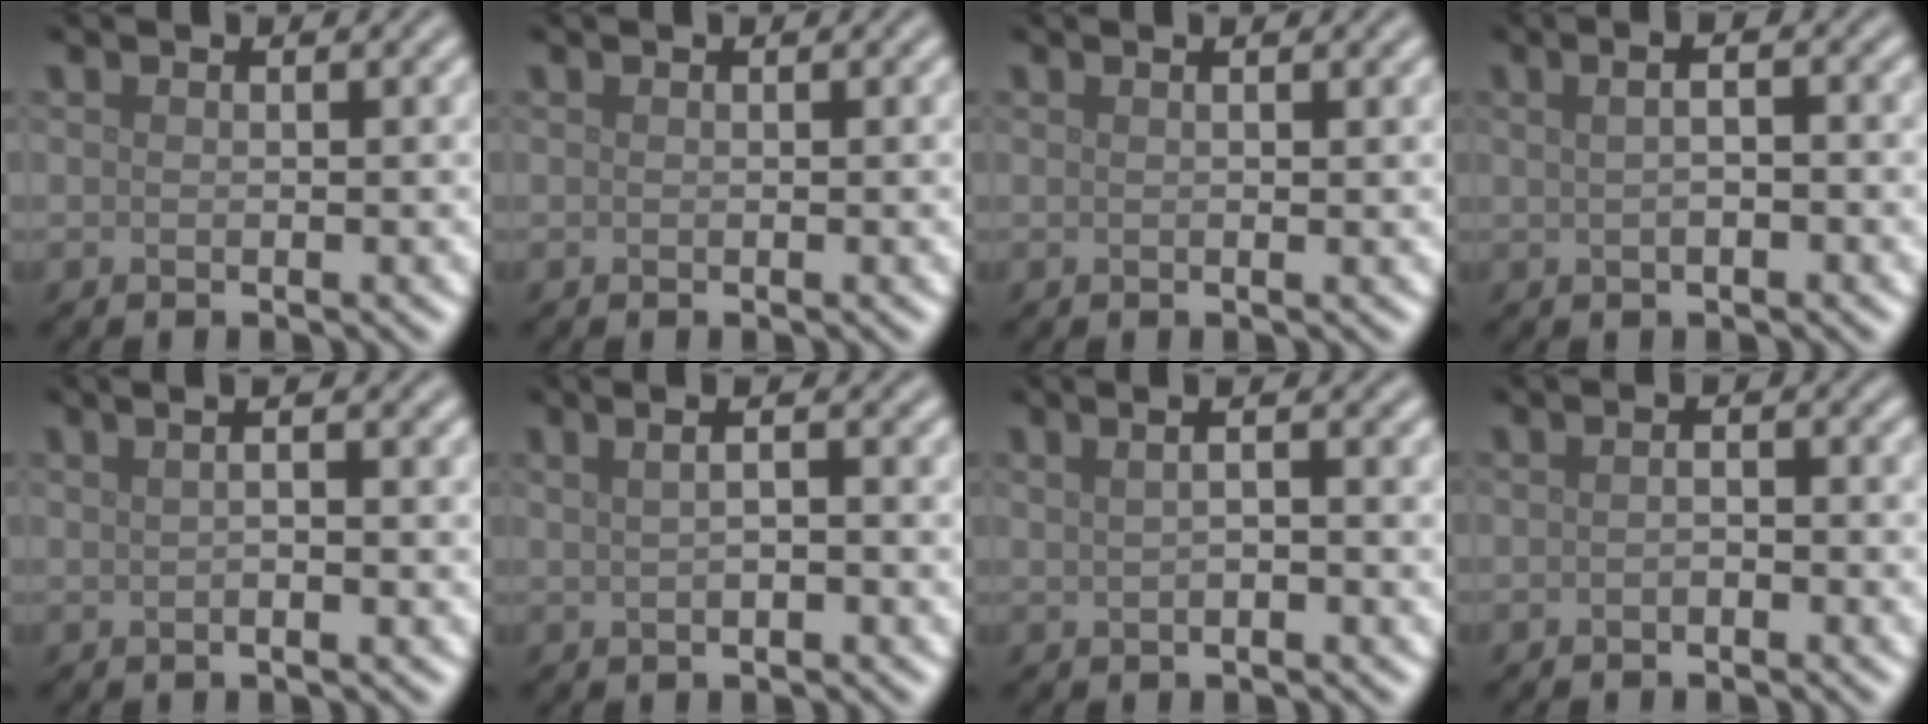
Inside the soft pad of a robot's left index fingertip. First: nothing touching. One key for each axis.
{"total": 0.0}
{"total": 1.2, "fx": 0.6, "fy": 0.3, "fz": 1.0, "tx": -0.015, "ty": 0.003, "tz": 0.003}
{"total": 4.6, "fx": 1.5, "fy": 2.3, "fz": 3.7, "tx": -0.035, "ty": 0.035, "tz": -0.010}
{"total": 3.7, "fx": 1.1, "fy": 1.6, "fz": 3.1, "tx": -0.021, "ty": 0.021, "tz": -0.007}
{"total": 5.1, "fx": 1.7, "fy": 2.6, "fz": 4.0, "tx": -0.035, "ty": 0.036, "tz": -0.008}
{"total": 4.4, "fx": 1.6, "fy": 2.3, "fz": 3.4, "tx": -0.028, "ty": 0.035, "tz": -0.011}
{"total": 1.0, "fx": -0.5, "fy": 0.4, "fz": 0.7, "tx": -0.015, "ty": 0.000, "tz": -0.010}